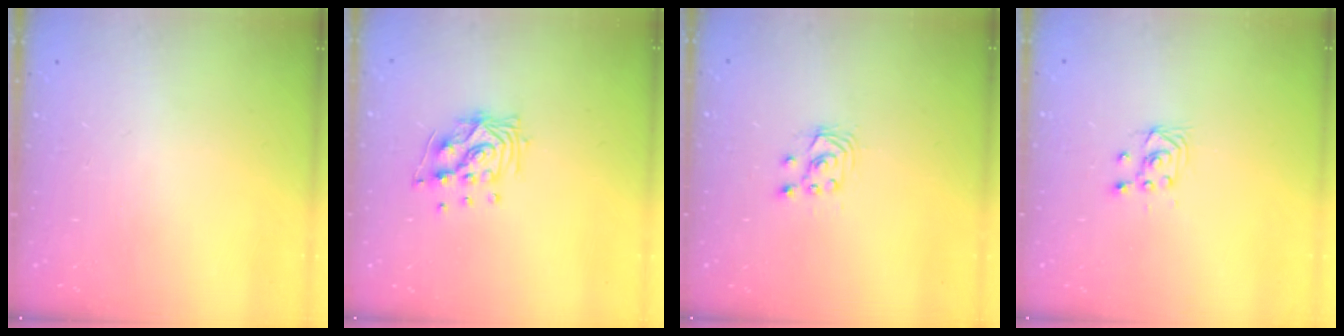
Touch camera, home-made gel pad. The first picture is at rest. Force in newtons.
{"total": 10.2, "press": 10.2, "slide": 1.2}
{"total": 2.9, "press": 2.9, "slide": 0.2}
{"total": 3.2, "press": 2.9, "slide": 1.4}